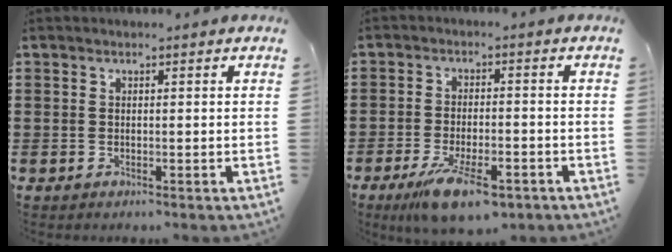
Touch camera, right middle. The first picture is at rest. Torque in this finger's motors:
{"motor_torque": [1.51, -0.62, 0.74, 0.07]}